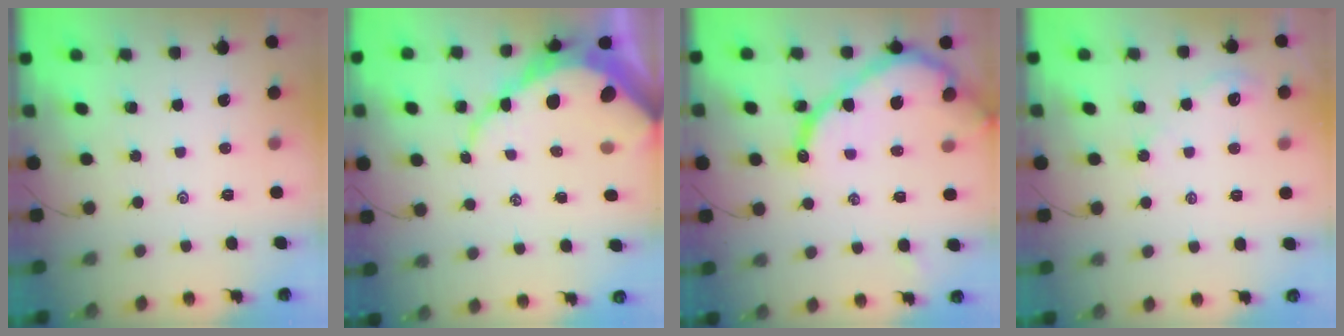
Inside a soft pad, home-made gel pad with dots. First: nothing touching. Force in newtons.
{"total": 11.5, "press": 11.5, "slide": 1.0}
{"total": 15.1, "press": 15.0, "slide": 1.8}
{"total": 2.4, "press": 2.4, "slide": 0.4}